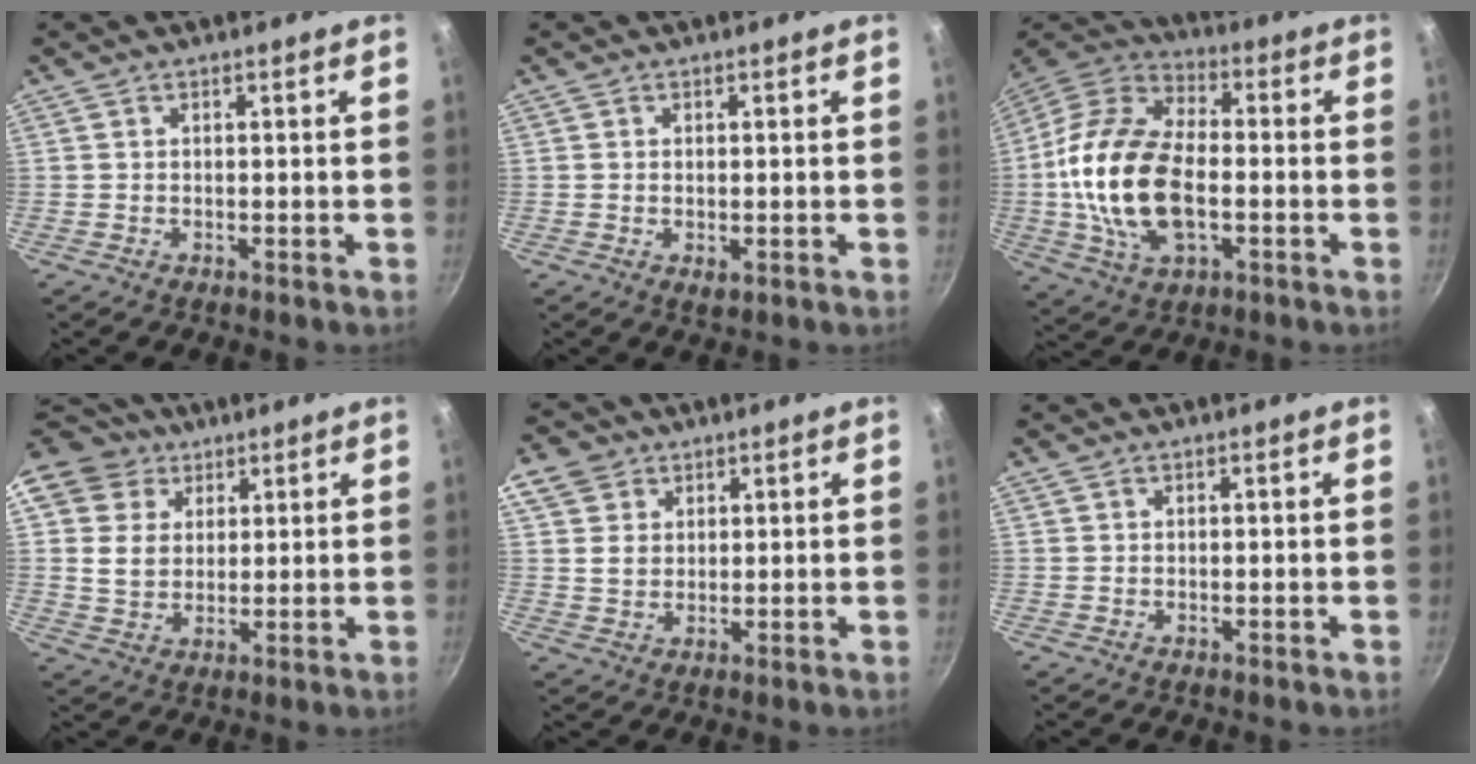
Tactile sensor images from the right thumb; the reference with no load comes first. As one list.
[{"total": 1.6, "force": [-0.1, 0.9, 1.3], "torque": [-0.020, -0.004, -0.001]}, {"total": 20.8, "force": [-2.3, 11.9, 16.9], "torque": [-0.321, 0.028, -0.052]}, {"total": 12.4, "force": [6.7, 9.7, 4.1], "torque": [-0.051, -0.012, 0.116]}, {"total": 6.7, "force": [3.1, 5.5, 2.4], "torque": [-0.012, -0.006, 0.050]}, {"total": 0.0}]